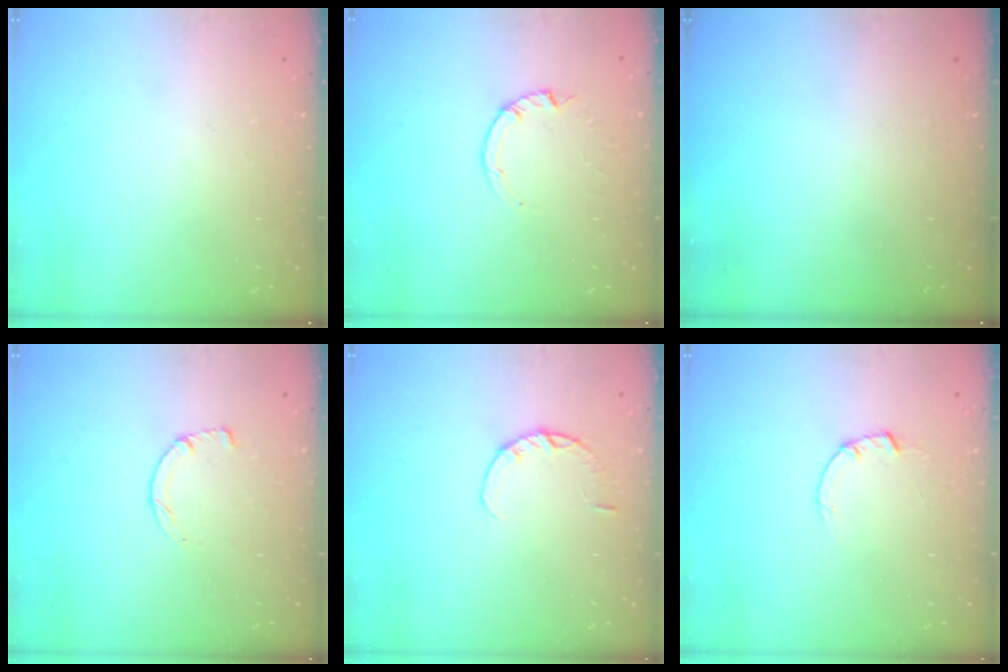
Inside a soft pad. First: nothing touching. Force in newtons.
{"total": 1.0, "press": 0.9, "slide": 0.3}
{"total": 0.0}
{"total": 2.5, "press": 2.5, "slide": 0.3}
{"total": 2.9, "press": 2.8, "slide": 0.4}
{"total": 1.5, "press": 1.5, "slide": 0.3}